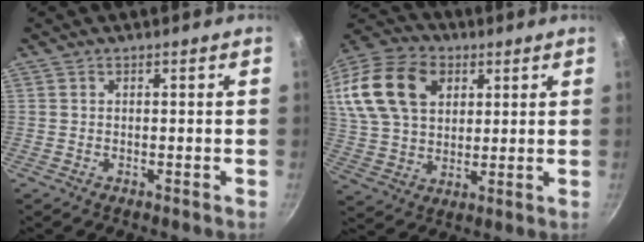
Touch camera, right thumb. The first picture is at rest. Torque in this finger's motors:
{"motor_torque": [-0.75, 1.23, 0.77, -0.44, 0.15]}